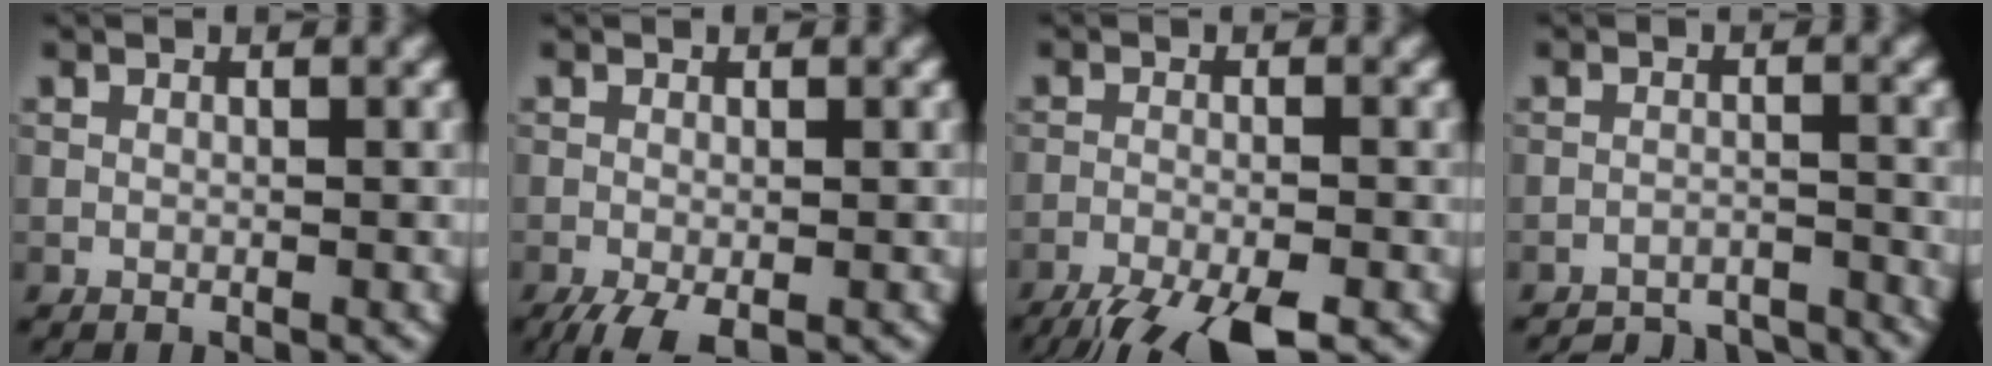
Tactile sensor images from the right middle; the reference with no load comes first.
{"total": 3.0, "force": [-1.7, 0.9, 2.2], "torque": [-0.043, -0.009, -0.031]}
{"total": 8.2, "force": [-6.6, 1.6, 4.7], "torque": [-0.086, -0.035, -0.107]}
{"total": 5.8, "force": [-5.7, 1.0, 0.7], "torque": [-0.008, -0.005, -0.081]}